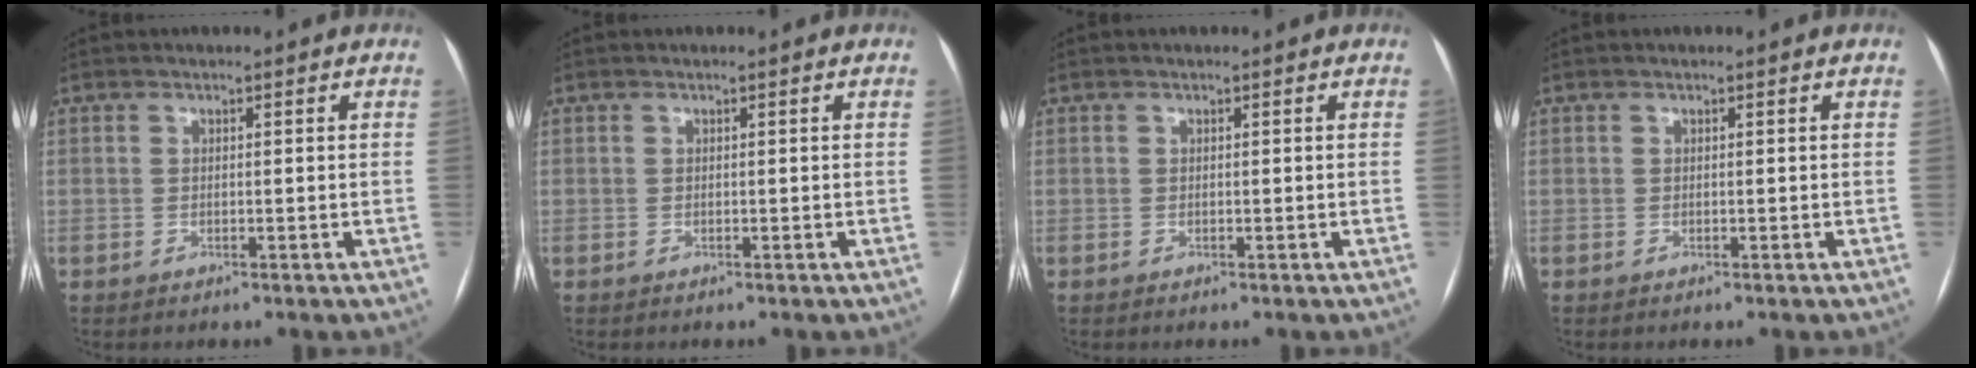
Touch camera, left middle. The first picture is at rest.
{"total": 0.0}
{"total": 0.0}
{"total": 0.0}